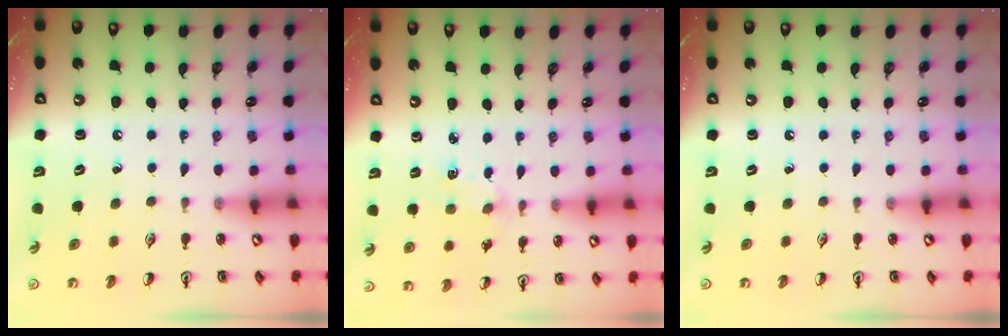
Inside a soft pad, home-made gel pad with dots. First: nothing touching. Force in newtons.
{"total": 2.4, "press": 2.4, "slide": 0.3}
{"total": 0.0}